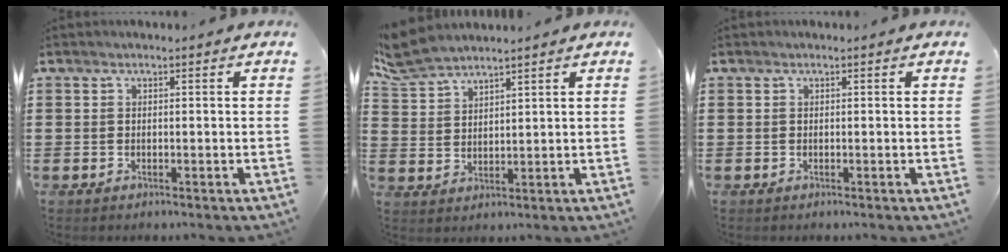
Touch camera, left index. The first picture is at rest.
{"total": 5.0, "force": [4.7, 0.9, 1.6], "torque": [-0.049, -0.008, 0.088]}
{"total": 0.0}